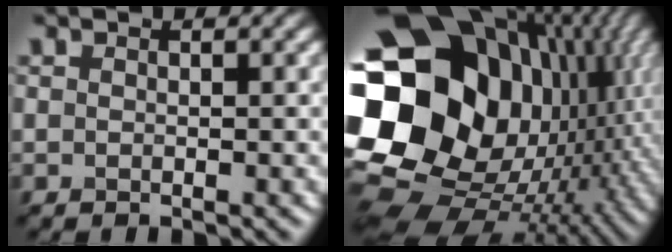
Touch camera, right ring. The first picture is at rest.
{"total": 22.0, "force": [0.7, 17.7, 13.2], "torque": [-0.280, -0.036, 0.028]}